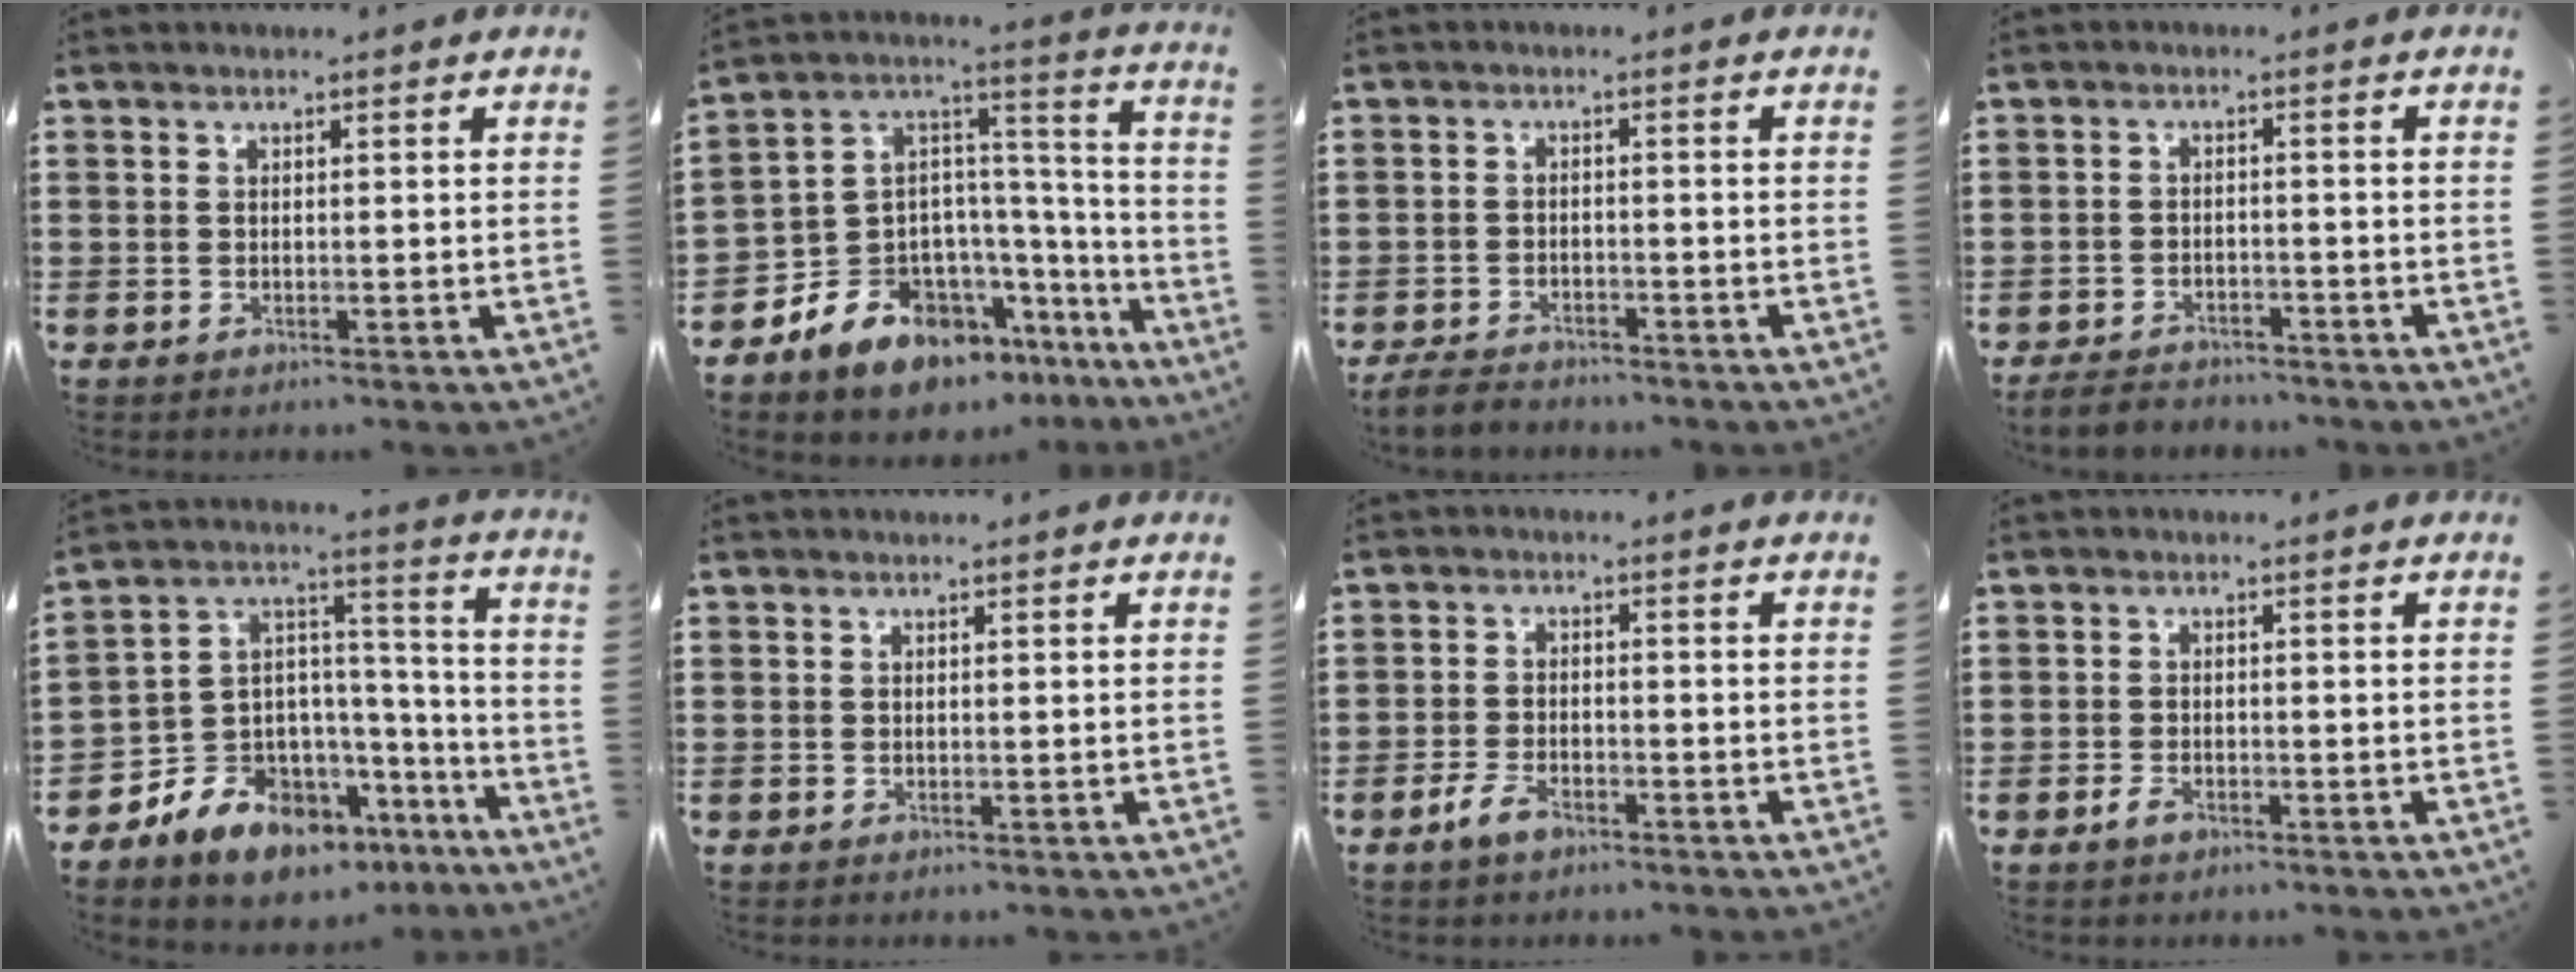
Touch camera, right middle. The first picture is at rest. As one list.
[{"total": 10.6, "force": [-8.0, 6.4, 2.3], "torque": [-0.078, 0.006, -0.155]}, {"total": 3.2, "force": [-3.1, 0.7, 0.5], "torque": [-0.018, 0.003, -0.068]}, {"total": 3.1, "force": [-3.0, 0.8, 0.5], "torque": [-0.010, 0.004, -0.063]}, {"total": 9.7, "force": [-7.9, 5.5, 1.5], "torque": [-0.067, 0.003, -0.155]}, {"total": 0.0}, {"total": 3.7, "force": [-2.4, 1.6, 2.4], "torque": [-0.060, 0.000, -0.051]}, {"total": 1.7, "force": [-1.0, 0.8, 1.1], "torque": [-0.029, -0.002, -0.022]}]